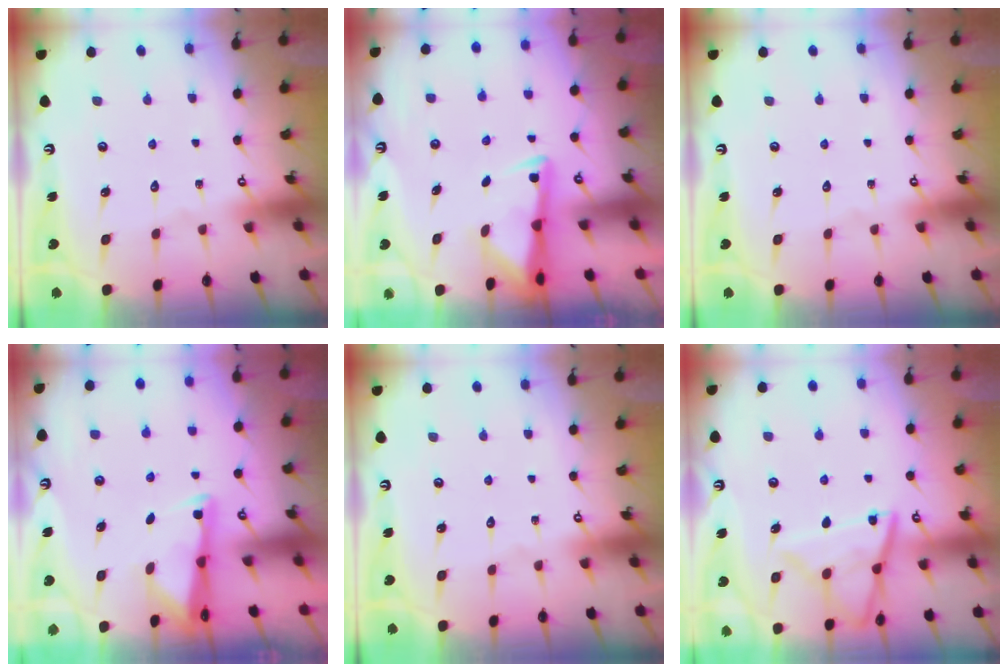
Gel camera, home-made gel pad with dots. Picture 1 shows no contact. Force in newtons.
{"total": 2.9, "press": 2.9, "slide": 0.5}
{"total": 0.0}
{"total": 2.8, "press": 2.8, "slide": 0.4}
{"total": 0.0}
{"total": 12.6, "press": 12.5, "slide": 1.3}